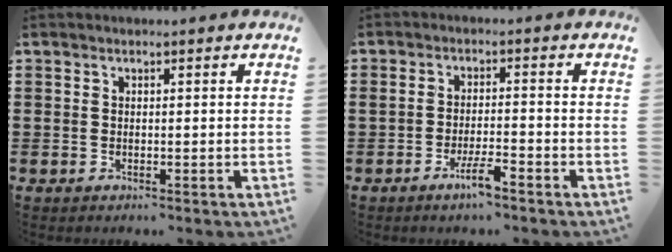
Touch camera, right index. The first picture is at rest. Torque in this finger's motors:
{"motor_torque": [0.47, 0.42, 0.22, 0.08]}